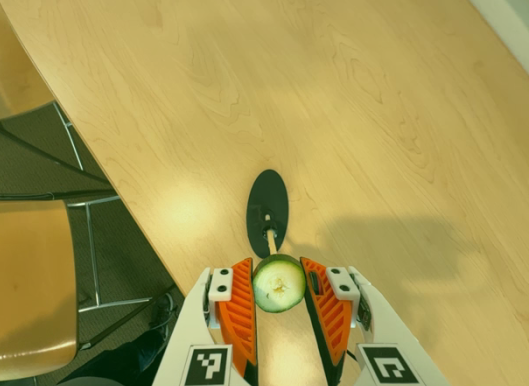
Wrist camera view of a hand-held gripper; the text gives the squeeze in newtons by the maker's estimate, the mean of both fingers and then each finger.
{"total": 10.0, "left": 10.7, "right": 9.3}